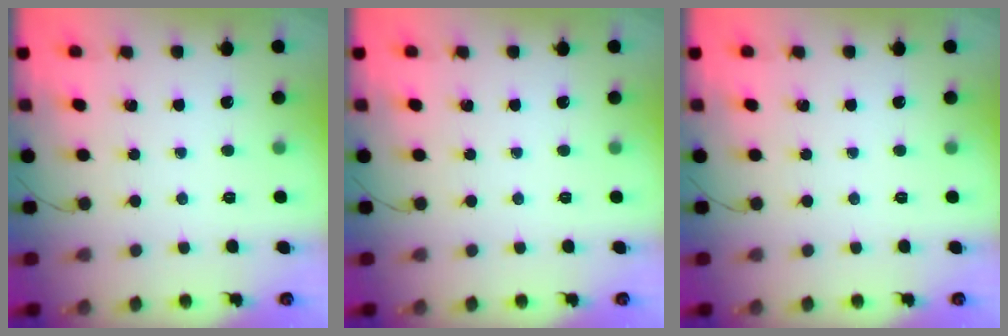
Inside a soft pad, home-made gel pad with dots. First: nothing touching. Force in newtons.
{"total": 0.0}
{"total": 0.0}